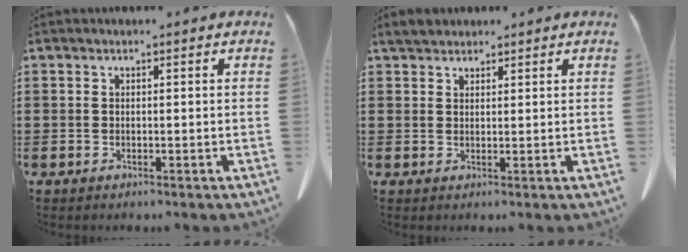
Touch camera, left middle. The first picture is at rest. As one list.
[{"total": 2.4, "force": [2.2, 0.9, 0.5], "torque": [-0.015, 0.005, 0.043]}]